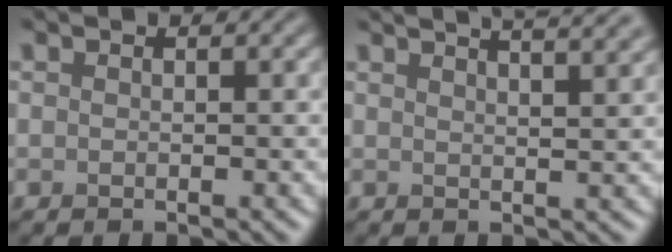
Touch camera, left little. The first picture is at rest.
{"total": 8.1, "force": [5.9, 2.9, 4.6], "torque": [-0.029, 0.051, 0.043]}